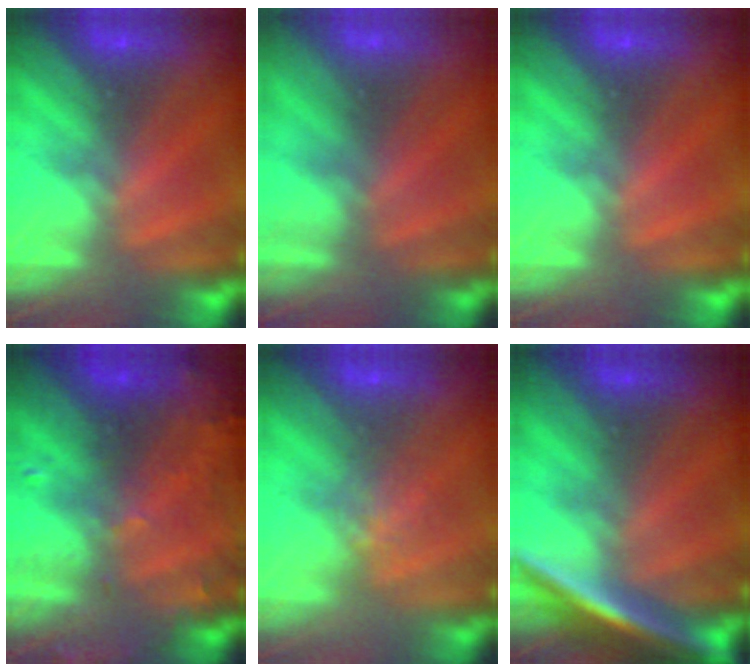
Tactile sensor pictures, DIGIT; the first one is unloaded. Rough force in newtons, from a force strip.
{"total": 2.7}
{"total": 0.0}
{"total": 6.0}
{"total": 1.2}
{"total": 7.0}